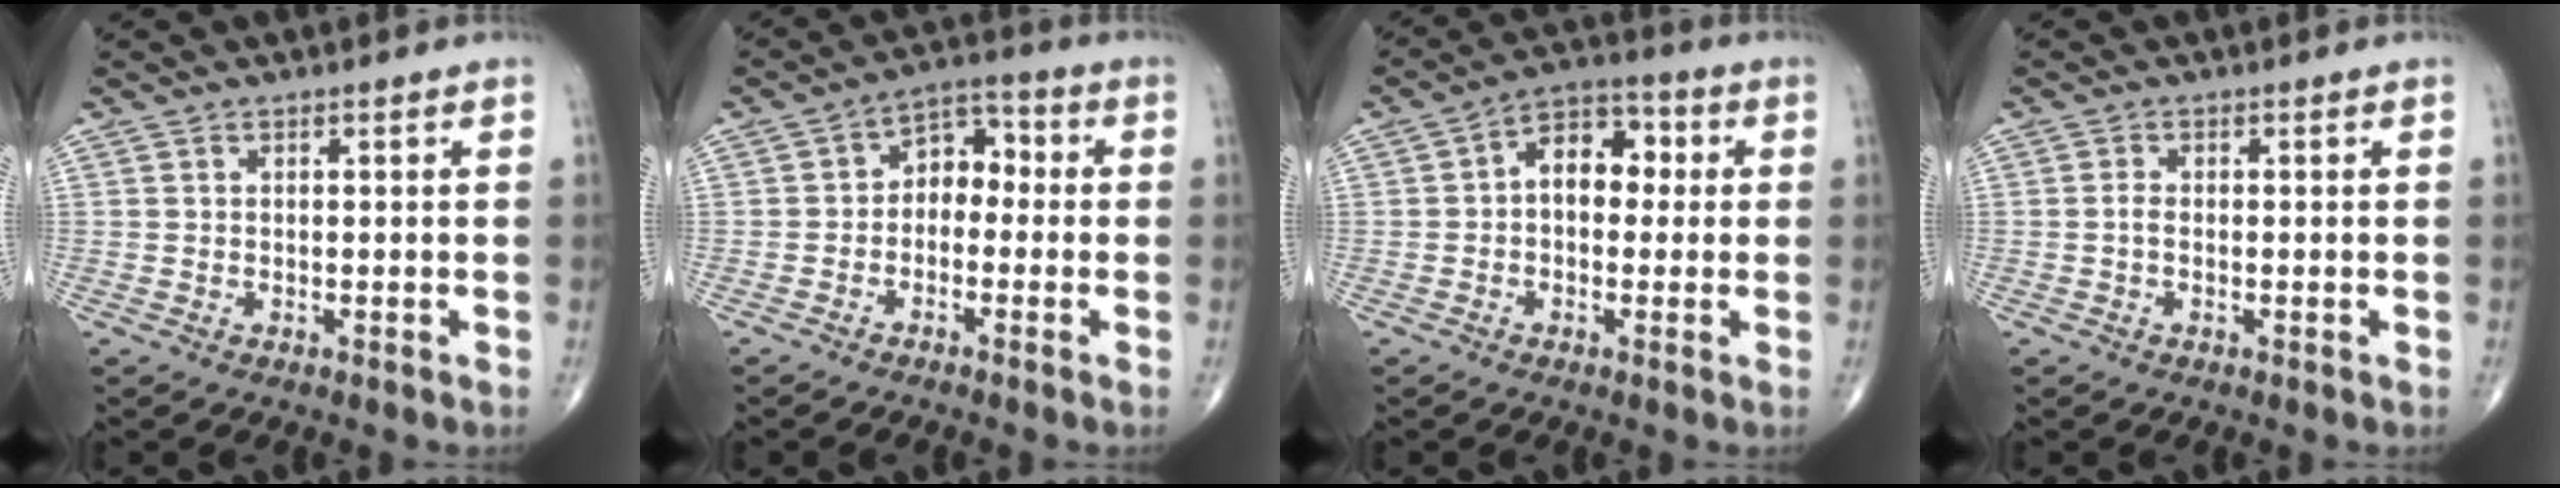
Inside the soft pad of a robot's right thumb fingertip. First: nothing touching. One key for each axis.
{"total": 6.4, "fx": -0.9, "fy": 4.7, "fz": 4.2, "tx": -0.035, "ty": 0.036, "tz": -0.033}
{"total": 8.8, "fx": 0.7, "fy": 6.0, "fz": 6.4, "tx": -0.067, "ty": 0.031, "tz": -0.001}
{"total": 1.1, "fx": -0.2, "fy": 0.6, "fz": 0.9, "tx": -0.019, "ty": -0.001, "tz": -0.006}